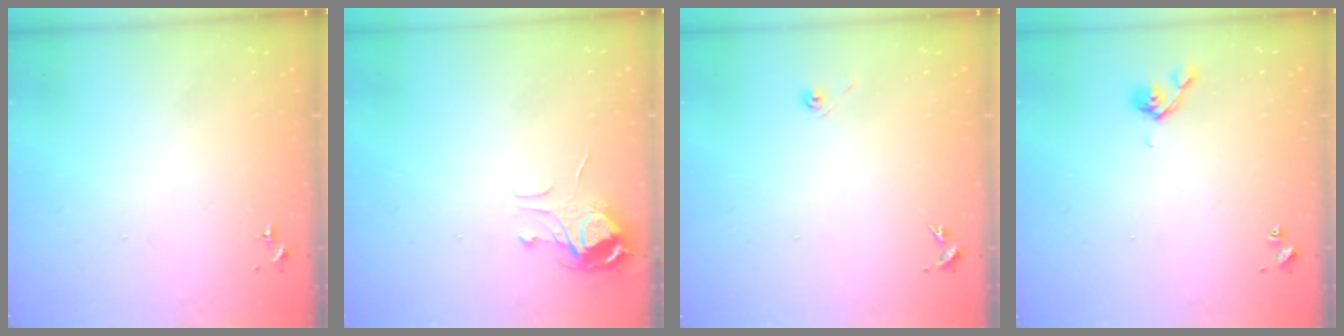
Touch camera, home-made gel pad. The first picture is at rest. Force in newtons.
{"total": 7.1, "press": 7.1, "slide": 0.5}
{"total": 3.1, "press": 2.6, "slide": 1.8}
{"total": 5.3, "press": 5.1, "slide": 1.3}